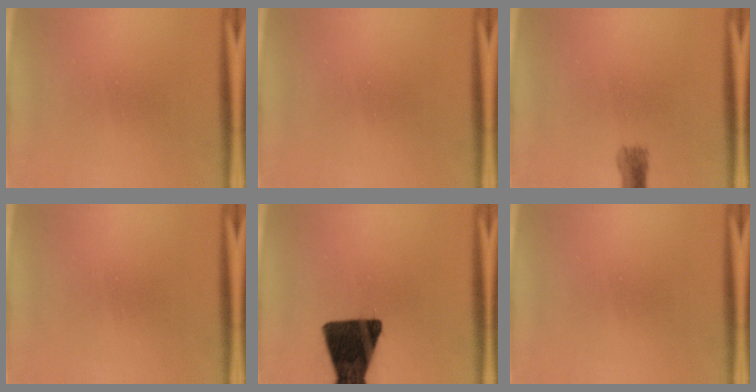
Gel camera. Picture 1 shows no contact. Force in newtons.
{"total": 0.0}
{"total": 1.8}
{"total": 0.0}
{"total": 16.1}
{"total": 0.0}